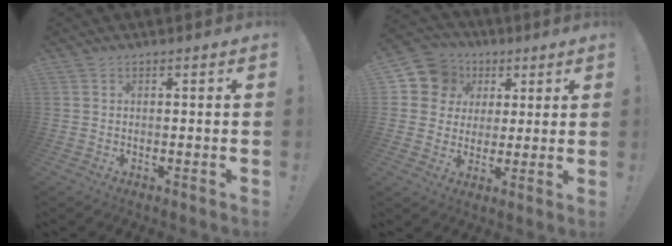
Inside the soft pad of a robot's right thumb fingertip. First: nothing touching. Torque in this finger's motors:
{"motor_torque": [0.00, 0.12, 0.40, 0.19, -0.01]}